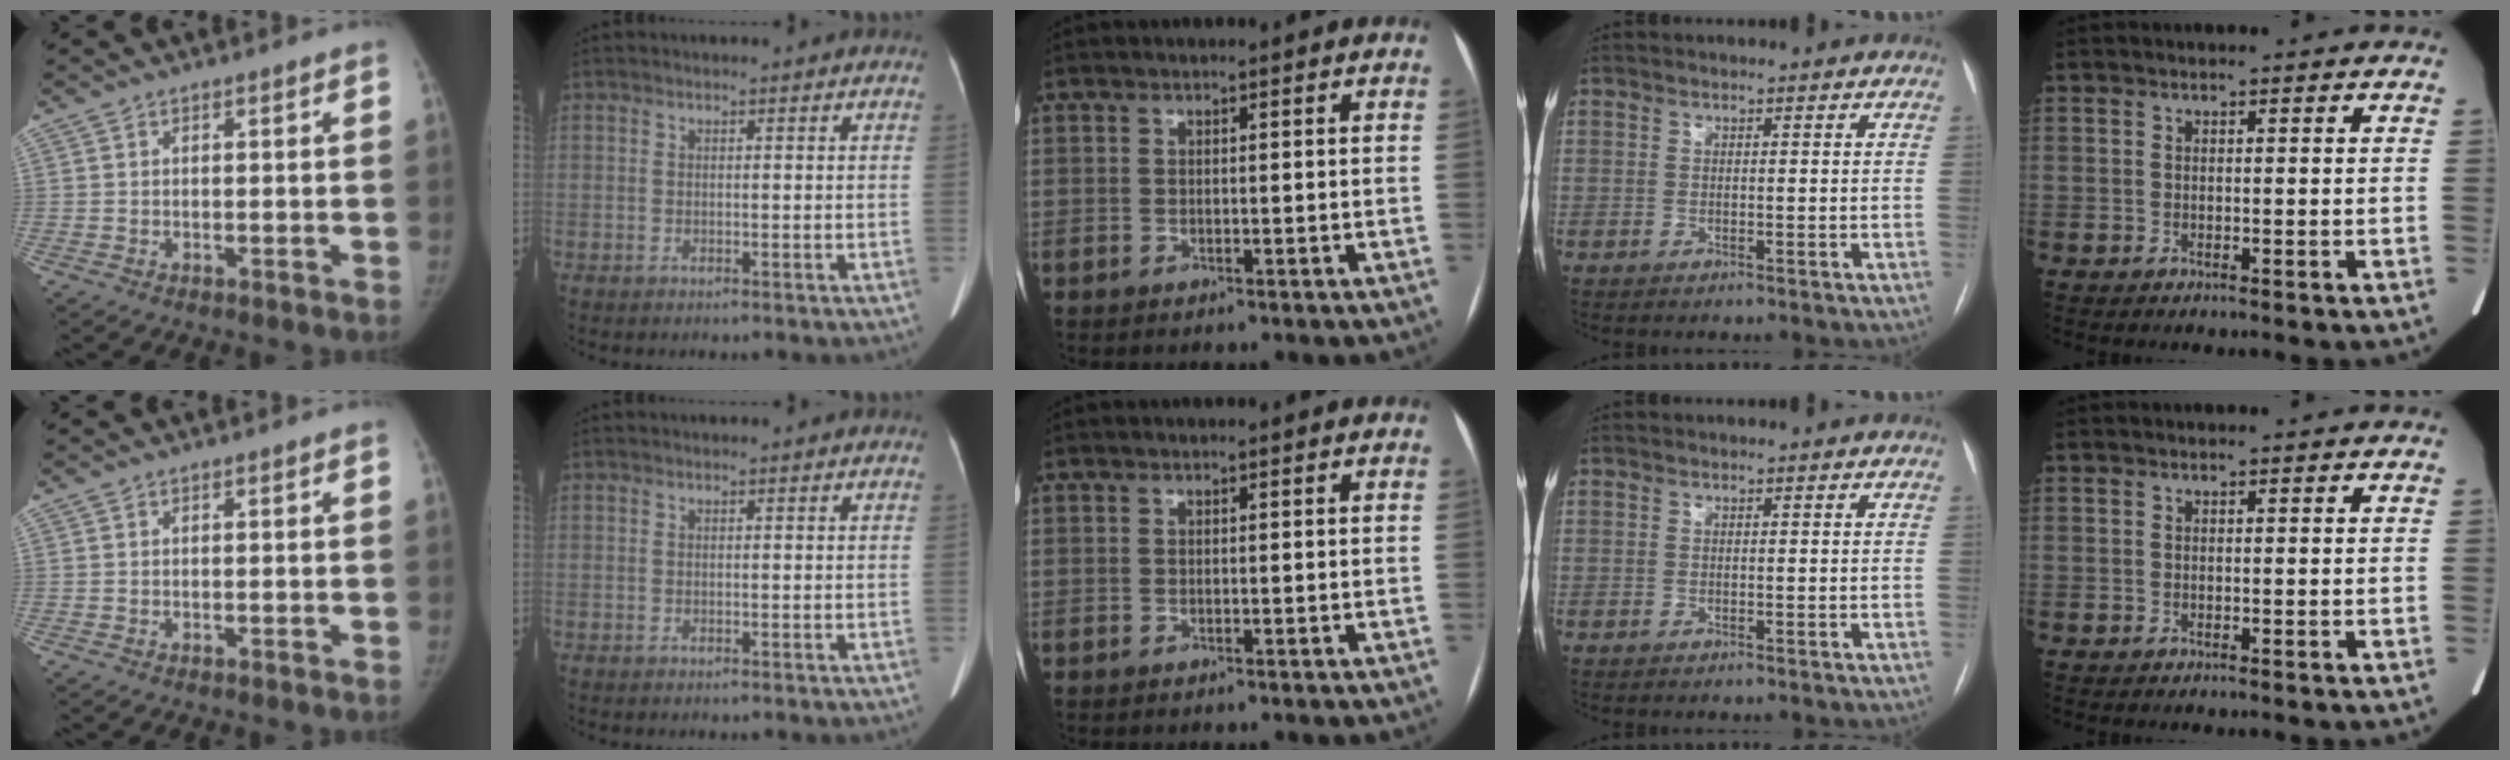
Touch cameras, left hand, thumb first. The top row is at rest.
{}